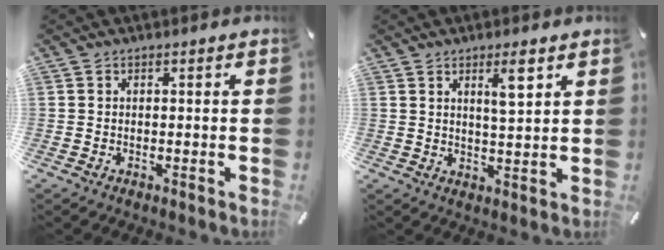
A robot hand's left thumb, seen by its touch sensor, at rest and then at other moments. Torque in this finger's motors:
{"motor_torque": [0.82, 0.55, 0.89, -0.44, 0.01]}